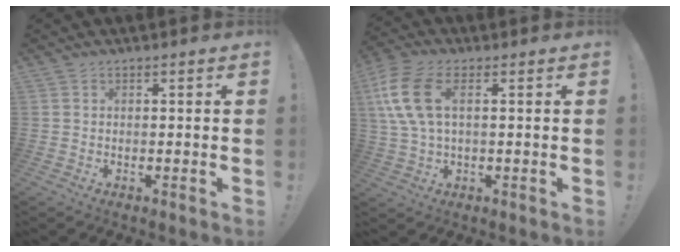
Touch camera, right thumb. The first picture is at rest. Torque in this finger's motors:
{"motor_torque": [1.06, 1.50, 0.18, 0.07, 0.12]}